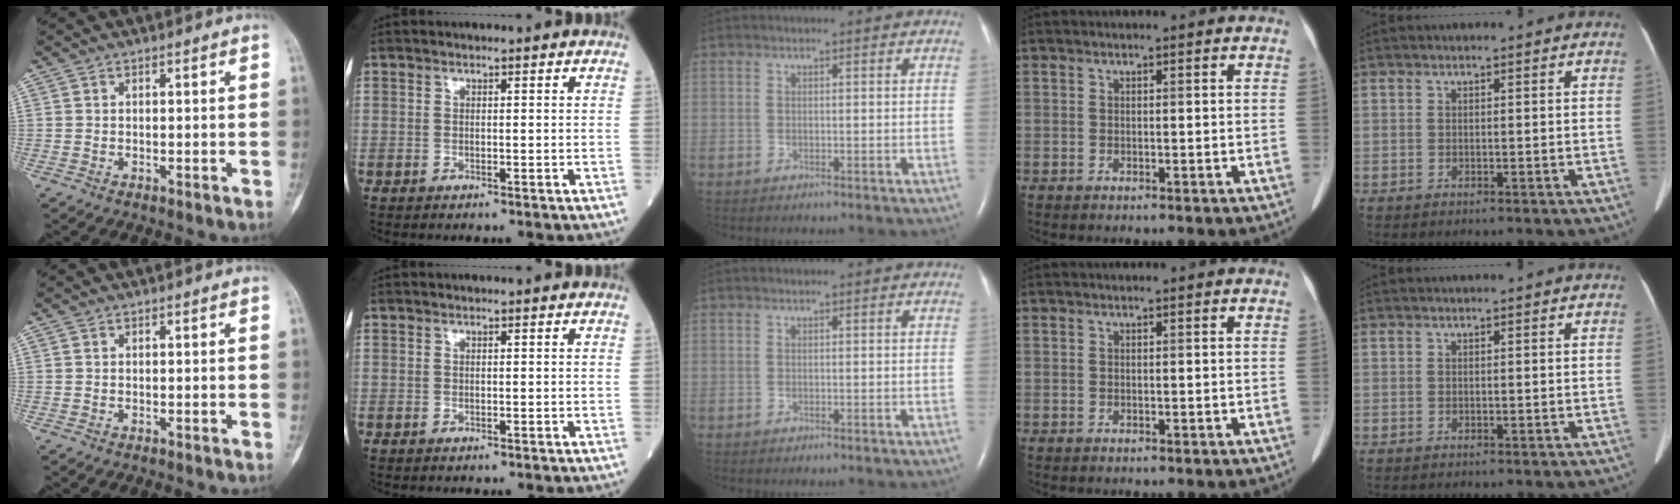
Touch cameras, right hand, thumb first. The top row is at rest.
{}